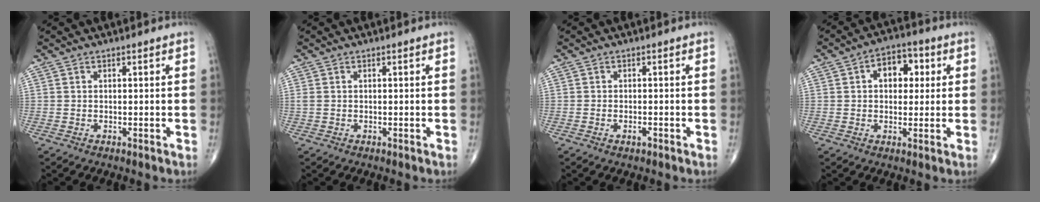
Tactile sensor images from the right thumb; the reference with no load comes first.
{"total": 0.9, "force": [0.2, 0.6, 0.7], "torque": [-0.022, 0.012, 0.009]}
{"total": 1.2, "force": [-0.6, 0.5, 0.8], "torque": [-0.014, 0.005, -0.010]}
{"total": 8.2, "force": [1.9, 5.4, 5.8], "torque": [-0.049, 0.011, 0.021]}